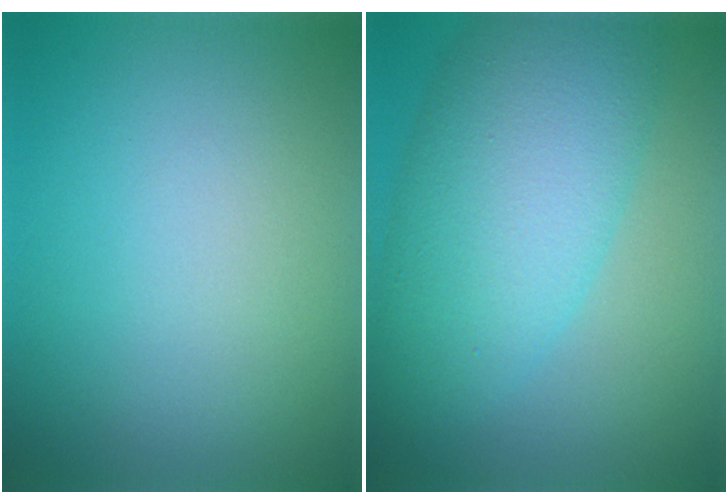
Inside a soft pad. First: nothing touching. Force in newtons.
{"total": 9.1, "press": 9.1, "slide": 0.0}